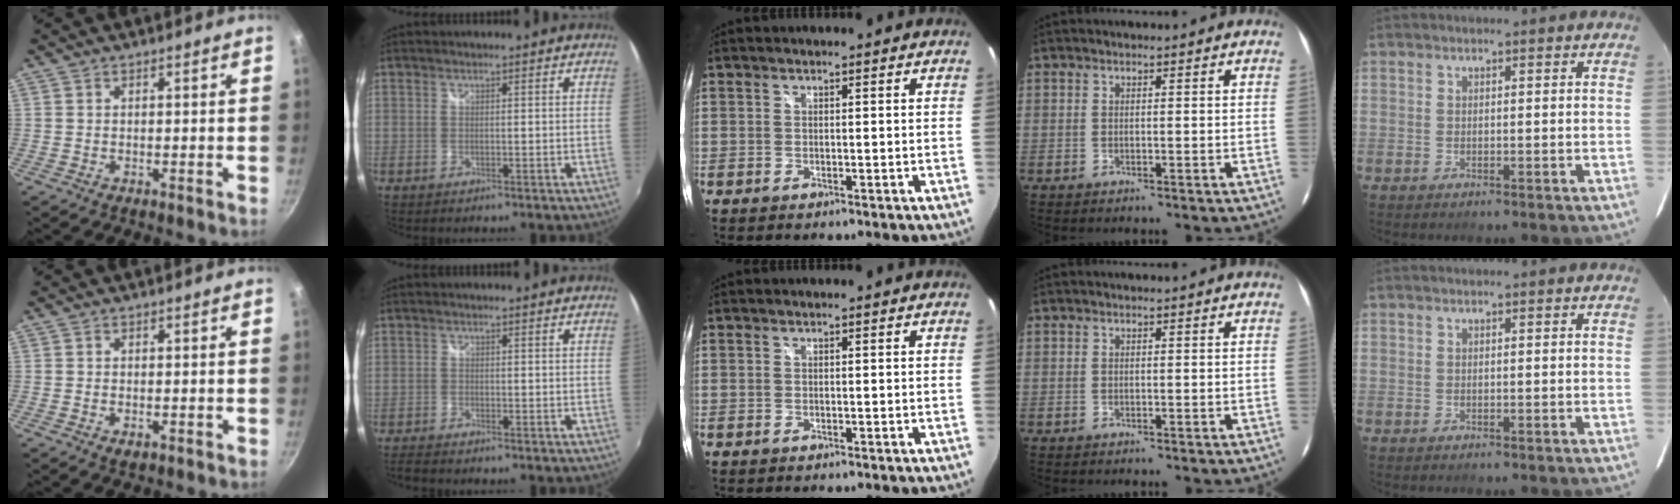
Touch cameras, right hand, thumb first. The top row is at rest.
{"thumb": {"total": 1.6, "force": [-0.3, 1.0, 1.2], "torque": [-0.019, -0.003, -0.005]}, "index": {"total": 2.4, "force": [-2.2, 0.6, 0.9], "torque": [-0.028, -0.010, -0.043]}}